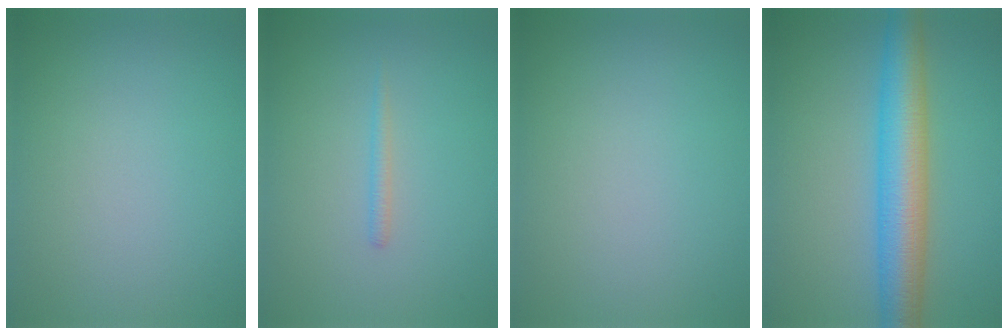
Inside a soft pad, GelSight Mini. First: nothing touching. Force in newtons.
{"total": 0.8, "press": 0.8, "slide": 0.1}
{"total": 0.0}
{"total": 6.9, "press": 6.9, "slide": 0.1}